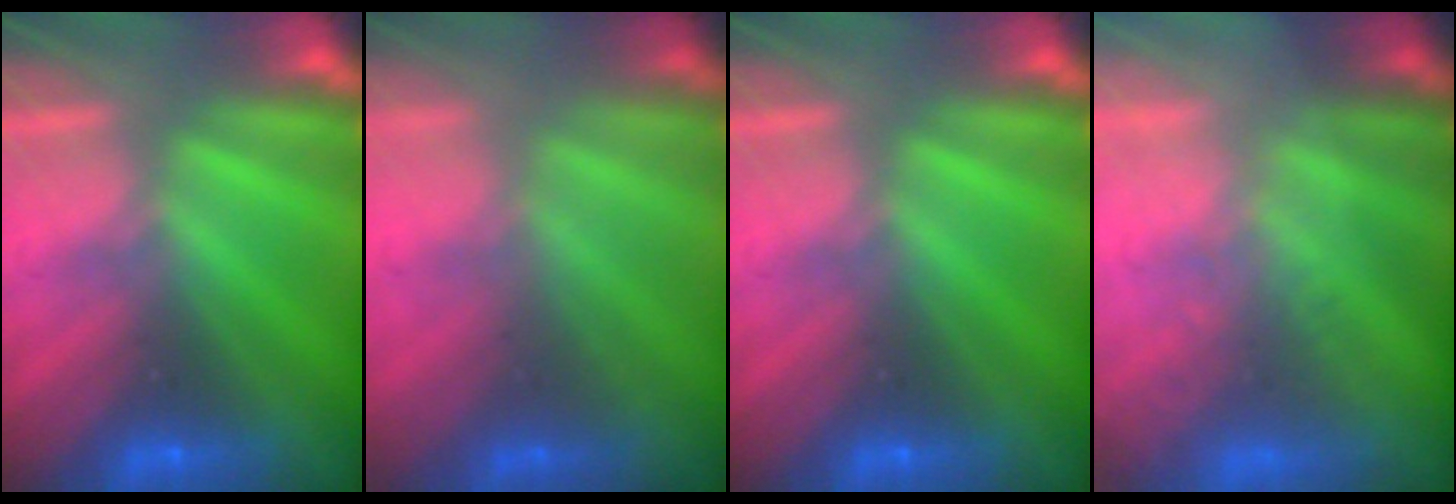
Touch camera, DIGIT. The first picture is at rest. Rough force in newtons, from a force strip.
{"total": 1.7}
{"total": 0.0}
{"total": 7.3}